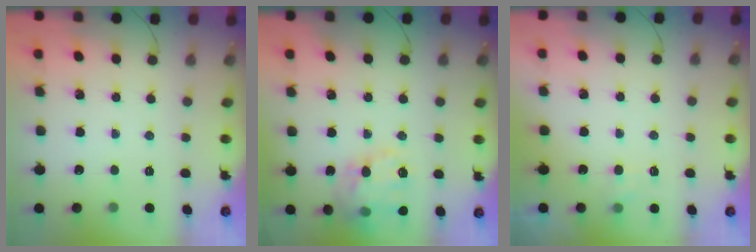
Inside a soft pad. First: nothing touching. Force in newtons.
{"total": 18.1, "press": 17.8, "slide": 3.2}
{"total": 2.1, "press": 1.6, "slide": 1.3}